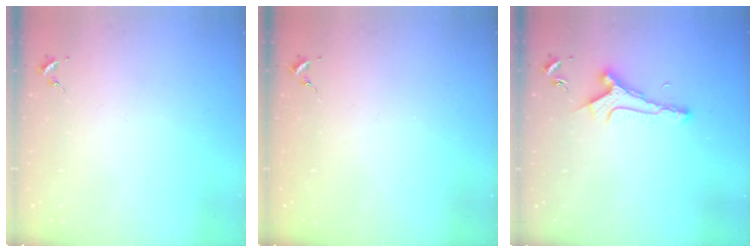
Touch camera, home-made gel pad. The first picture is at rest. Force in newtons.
{"total": 0.8, "press": 0.8, "slide": 0.0}
{"total": 6.9, "press": 6.8, "slide": 1.0}